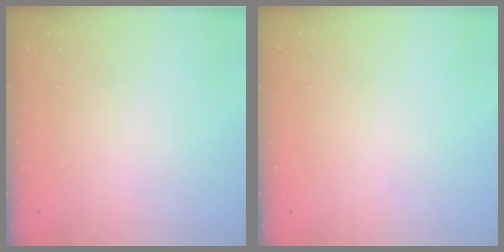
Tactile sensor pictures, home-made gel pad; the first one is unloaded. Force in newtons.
{"total": 0.0}